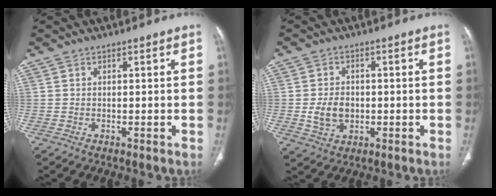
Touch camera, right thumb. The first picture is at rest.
{"total": 5.8, "force": [-0.7, 4.3, 3.8], "torque": [-0.056, 0.003, -0.007]}